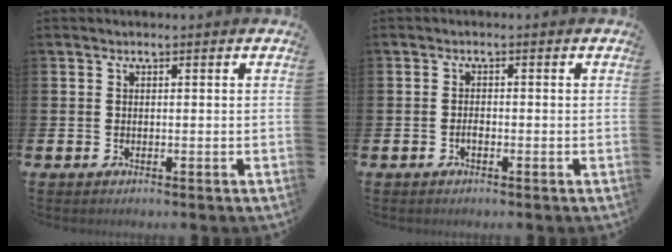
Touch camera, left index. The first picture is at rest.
{"total": 1.1, "force": [-0.6, 0.4, 0.9], "torque": [-0.016, -0.001, -0.011]}